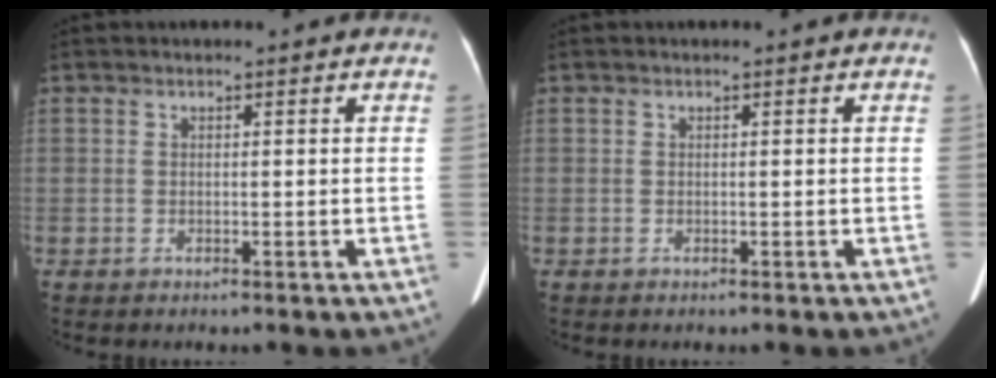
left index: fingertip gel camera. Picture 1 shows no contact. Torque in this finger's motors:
{"motor_torque": [-0.01, 0.16, 0.04, 0.01]}